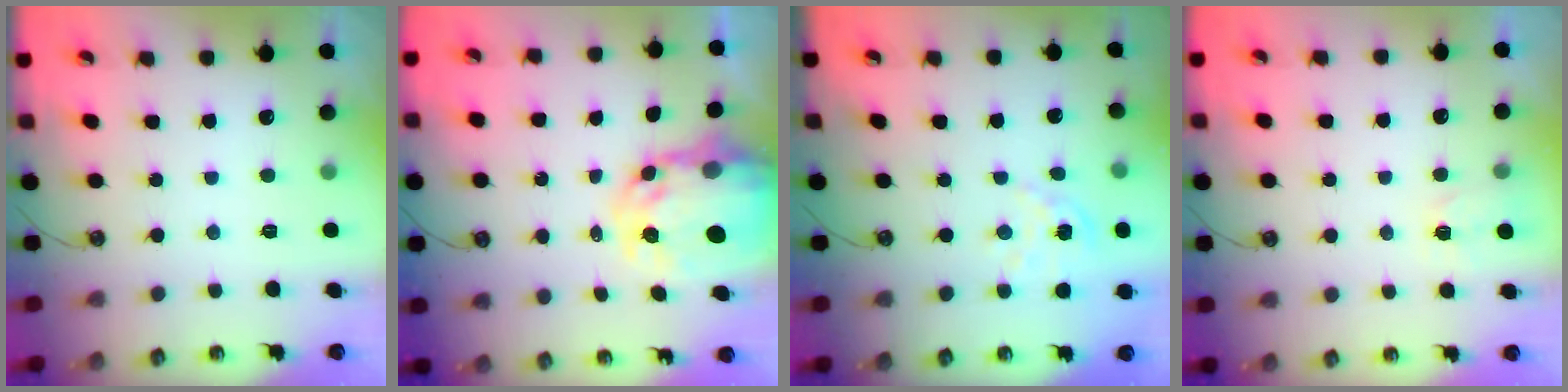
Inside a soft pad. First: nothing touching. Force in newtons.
{"total": 9.5, "press": 9.4, "slide": 0.9}
{"total": 2.5, "press": 2.5, "slide": 0.2}
{"total": 3.4, "press": 3.3, "slide": 0.5}